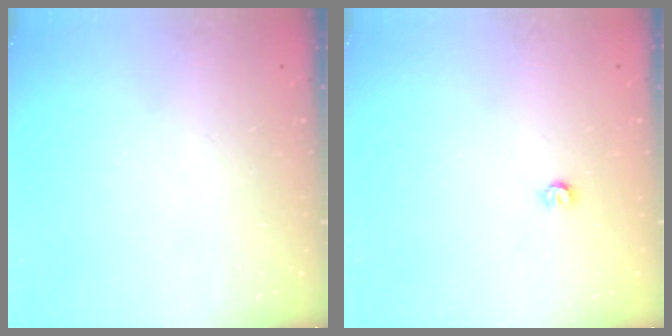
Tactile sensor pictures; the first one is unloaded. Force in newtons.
{"total": 3.2, "press": 3.2, "slide": 0.5}